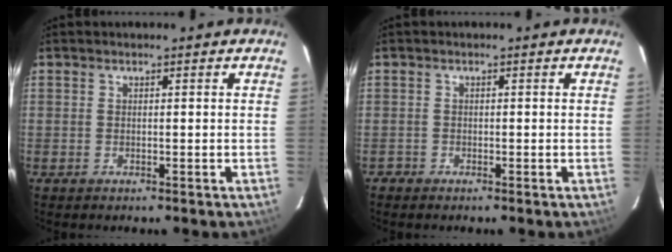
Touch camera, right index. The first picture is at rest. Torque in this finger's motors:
{"motor_torque": [-0.37, 0.25, -1.05, -0.21]}